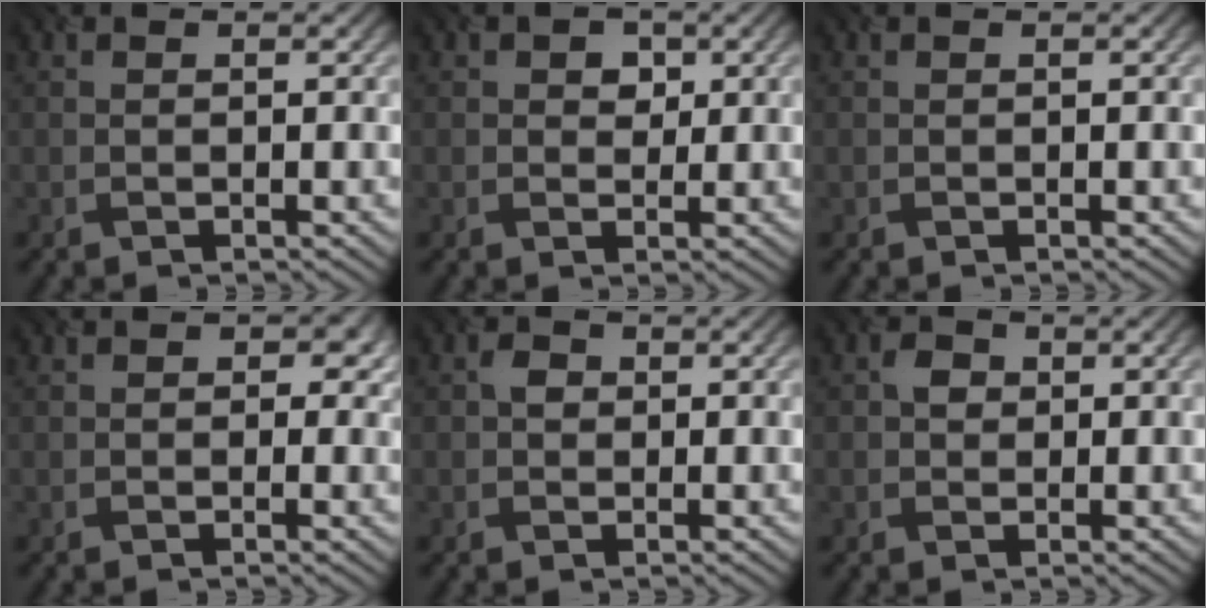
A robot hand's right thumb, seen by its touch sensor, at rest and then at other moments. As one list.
[{"total": 2.1, "force": [0.7, 1.7, 1.1], "torque": [-0.012, -0.004, 0.006]}, {"total": 0.0}, {"total": 2.4, "force": [0.4, 2.1, 1.1], "torque": [-0.015, -0.009, 0.000]}, {"total": 1.6, "force": [0.1, 1.4, 0.7], "torque": [-0.013, 0.001, -0.005]}, {"total": 1.9, "force": [0.2, 1.7, 0.8], "torque": [-0.014, 0.002, -0.002]}]